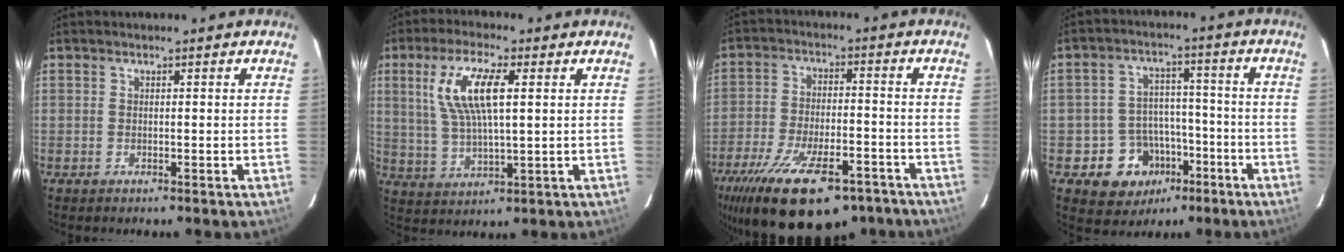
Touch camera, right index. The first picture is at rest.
{"total": 11.1, "force": [3.3, 3.4, 10.0], "torque": [-0.200, 0.008, 0.070]}
{"total": 22.3, "force": [-14.9, 8.8, 14.1], "torque": [-0.272, -0.041, -0.225]}
{"total": 10.6, "force": [-5.3, 8.7, 2.8], "torque": [-0.065, 0.035, -0.061]}